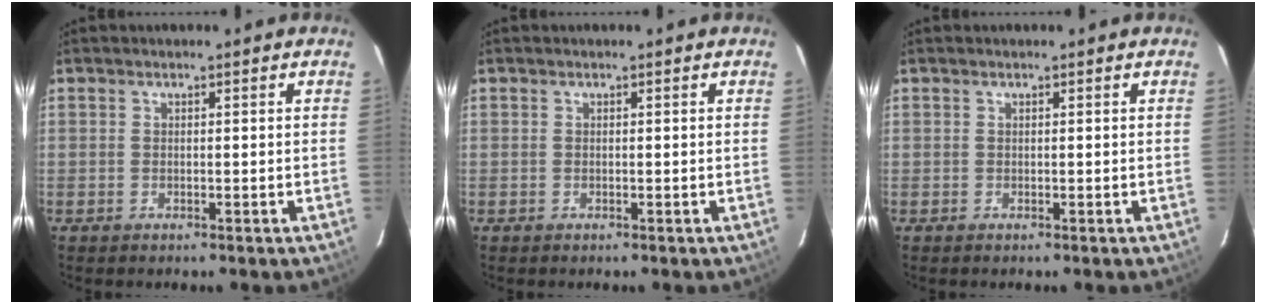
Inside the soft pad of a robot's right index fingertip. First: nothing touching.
{"total": 0.0}
{"total": 0.0}